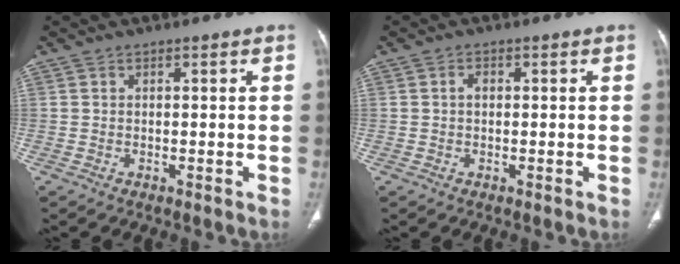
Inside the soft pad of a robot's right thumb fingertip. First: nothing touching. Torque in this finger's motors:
{"motor_torque": [-0.09, 0.35, 0.34, -0.15, 0.01]}